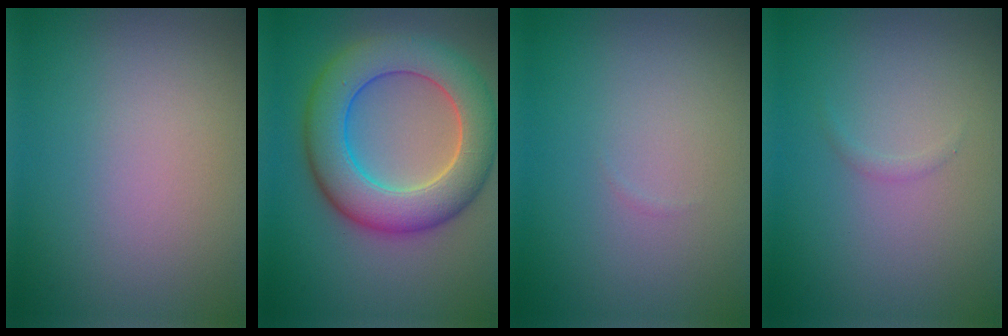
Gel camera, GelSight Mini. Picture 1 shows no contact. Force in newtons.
{"total": 9.0, "press": 9.0, "slide": 0.2}
{"total": 0.0}
{"total": 0.5, "press": 0.5, "slide": 0.0}